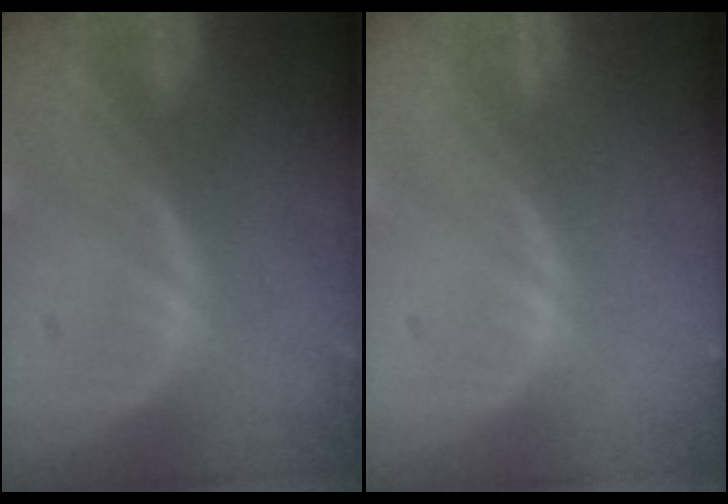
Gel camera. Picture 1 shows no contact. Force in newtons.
{"total": 0.0}